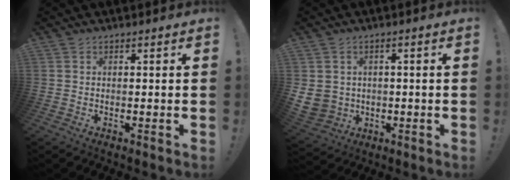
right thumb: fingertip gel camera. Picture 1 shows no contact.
{"total": 5.3, "force": [0.4, 5.0, 1.8], "torque": [-0.047, -0.008, 0.009]}